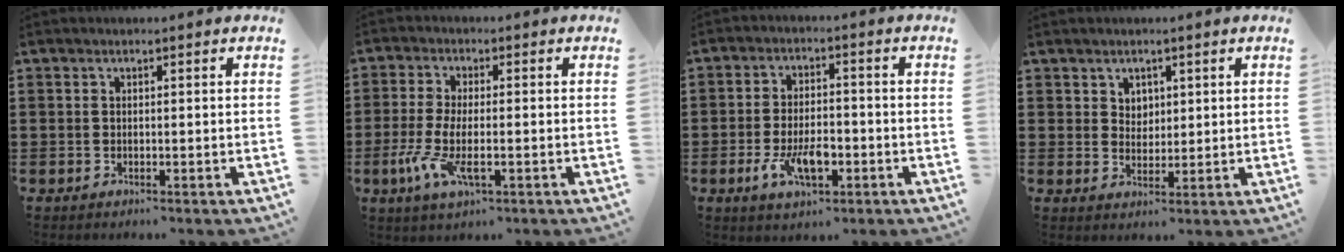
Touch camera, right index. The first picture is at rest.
{"total": 7.2, "force": [-1.9, 2.7, 6.4], "torque": [-0.148, -0.015, -0.038]}
{"total": 7.0, "force": [-2.7, 3.2, 5.6], "torque": [-0.116, 0.000, -0.049]}
{"total": 2.6, "force": [1.6, 2.0, 0.4], "torque": [-0.015, 0.009, 0.030]}